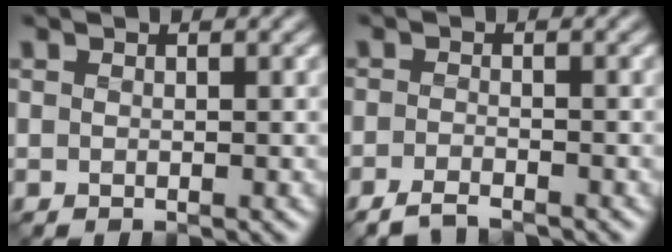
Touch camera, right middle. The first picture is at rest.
{"total": 2.2, "force": [-2.0, 0.4, 0.9], "torque": [-0.019, -0.004, -0.043]}